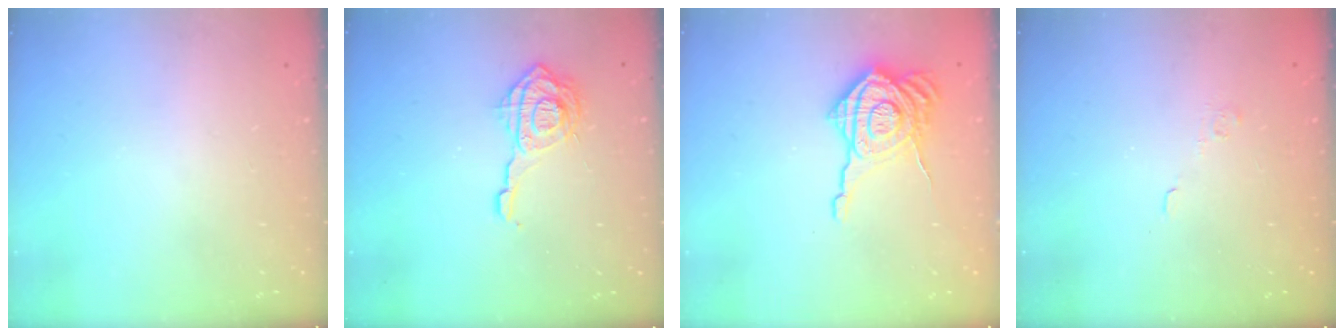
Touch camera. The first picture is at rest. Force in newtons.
{"total": 12.4, "press": 12.4, "slide": 1.3}
{"total": 16.7, "press": 16.6, "slide": 1.2}
{"total": 3.6, "press": 3.5, "slide": 0.9}